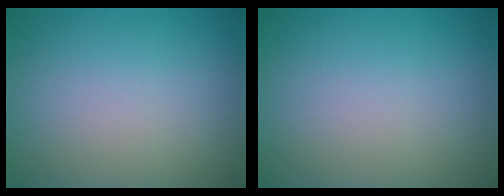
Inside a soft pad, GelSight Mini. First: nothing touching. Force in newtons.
{"total": 0.0}